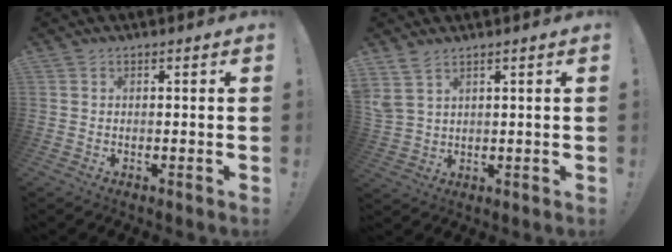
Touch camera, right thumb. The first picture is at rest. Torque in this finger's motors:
{"motor_torque": [0.12, 0.17, 0.77, 0.21, 0.09]}